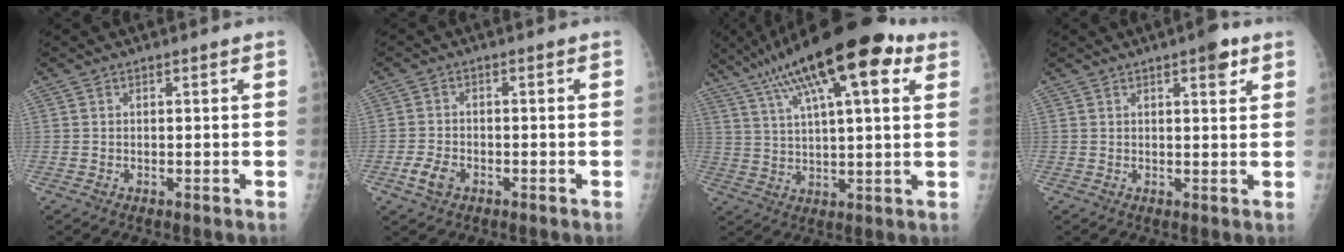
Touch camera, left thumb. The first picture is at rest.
{"total": 3.9, "force": [-1.8, 2.6, 2.3], "torque": [-0.043, 0.007, -0.032]}
{"total": 21.5, "force": [11.4, 6.3, 17.1], "torque": [-0.275, 0.004, 0.182]}
{"total": 3.9, "force": [2.3, 1.3, 2.9], "torque": [-0.030, -0.008, 0.027]}